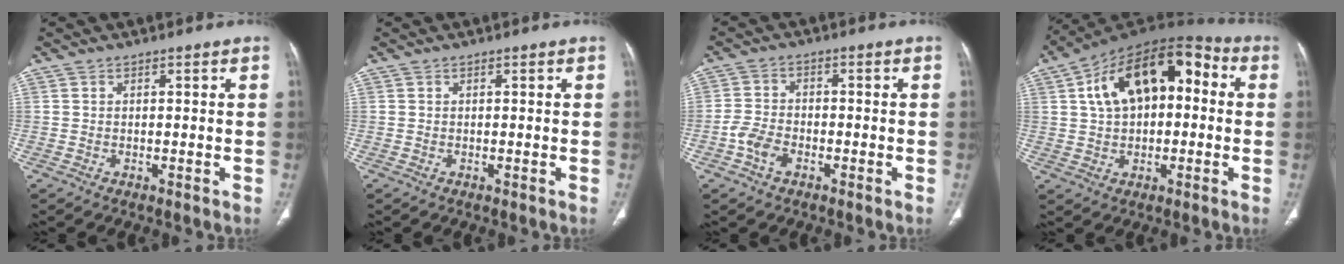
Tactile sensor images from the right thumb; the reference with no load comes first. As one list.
[{"total": 0.0}, {"total": 4.6, "force": [-2.2, 2.9, 2.8], "torque": [-0.056, 0.016, -0.046]}, {"total": 18.6, "force": [3.6, 10.8, 14.6], "torque": [-0.207, 0.038, 0.046]}]